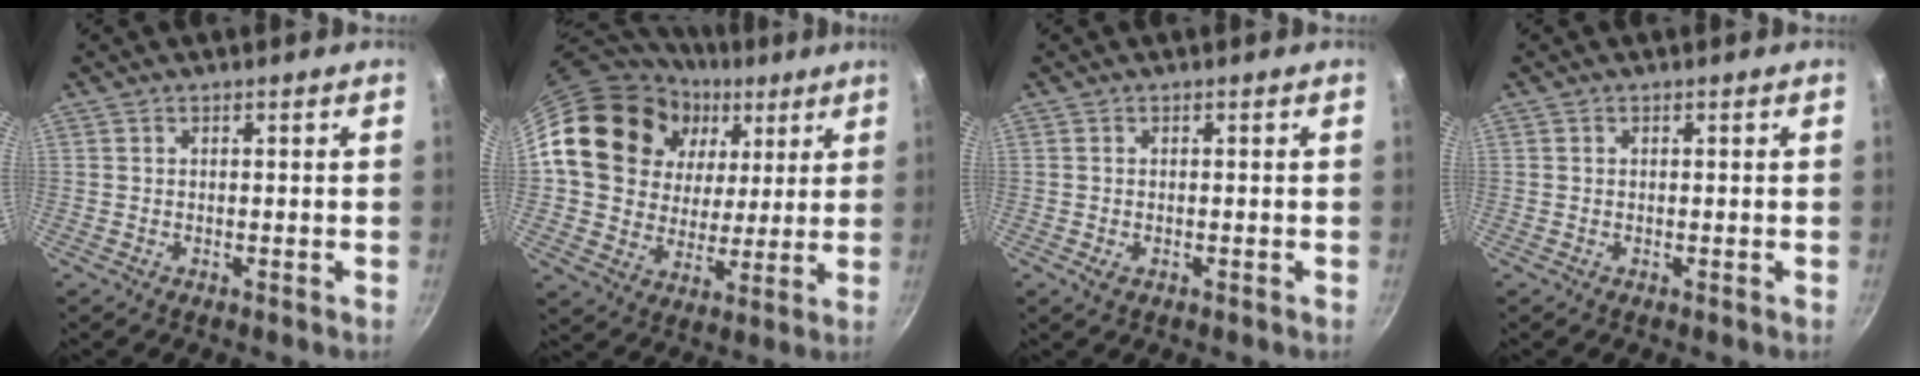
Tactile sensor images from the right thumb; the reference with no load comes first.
{"total": 21.4, "force": [9.0, 16.4, 10.4], "torque": [-0.158, -0.011, 0.158]}
{"total": 1.1, "force": [-0.3, 0.7, 0.8], "torque": [-0.015, -0.002, -0.004]}
{"total": 0.0}